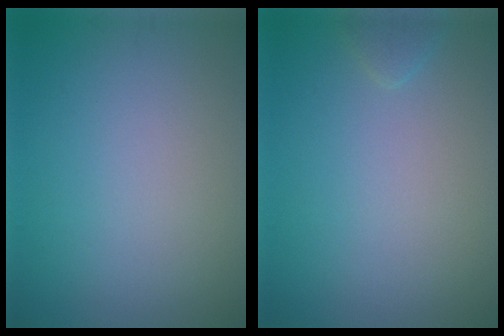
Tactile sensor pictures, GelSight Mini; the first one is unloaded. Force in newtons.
{"total": 1.0, "press": 1.0, "slide": 0.1}